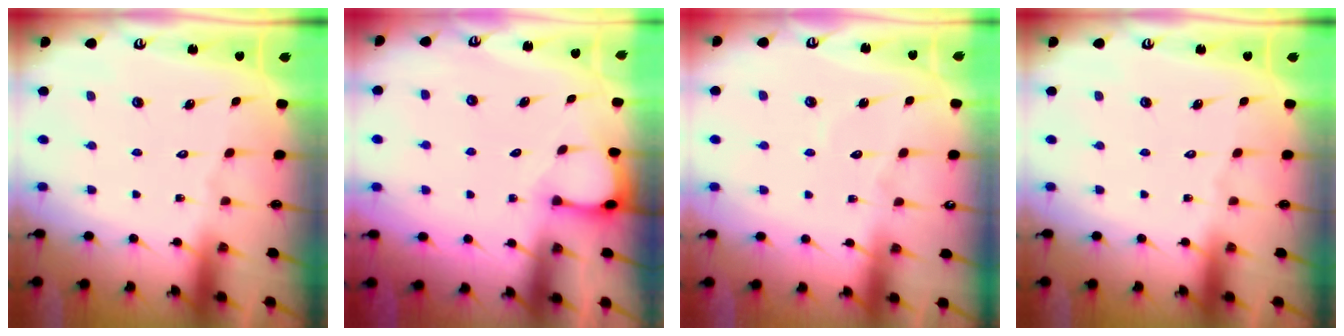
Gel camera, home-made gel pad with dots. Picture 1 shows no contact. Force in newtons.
{"total": 1.8, "press": 1.8, "slide": 0.1}
{"total": 5.1, "press": 5.0, "slide": 0.5}
{"total": 0.0}